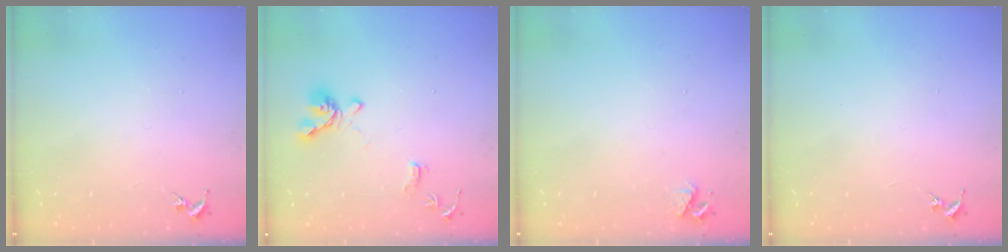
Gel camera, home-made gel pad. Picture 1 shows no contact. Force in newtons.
{"total": 12.7, "press": 12.6, "slide": 1.5}
{"total": 3.3, "press": 3.3, "slide": 0.5}
{"total": 0.0}